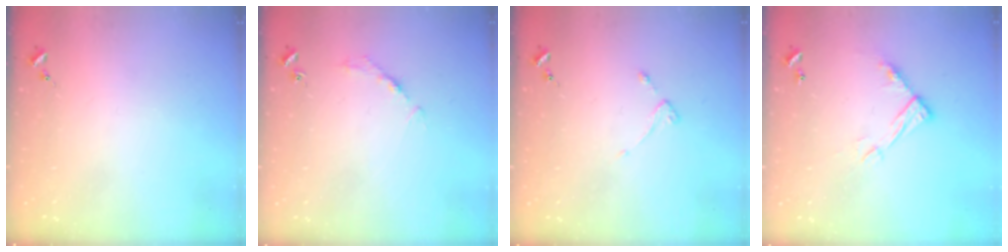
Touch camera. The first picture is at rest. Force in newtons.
{"total": 2.7, "press": 2.7, "slide": 0.4}
{"total": 2.6, "press": 2.6, "slide": 0.5}
{"total": 11.1, "press": 11.0, "slide": 0.5}